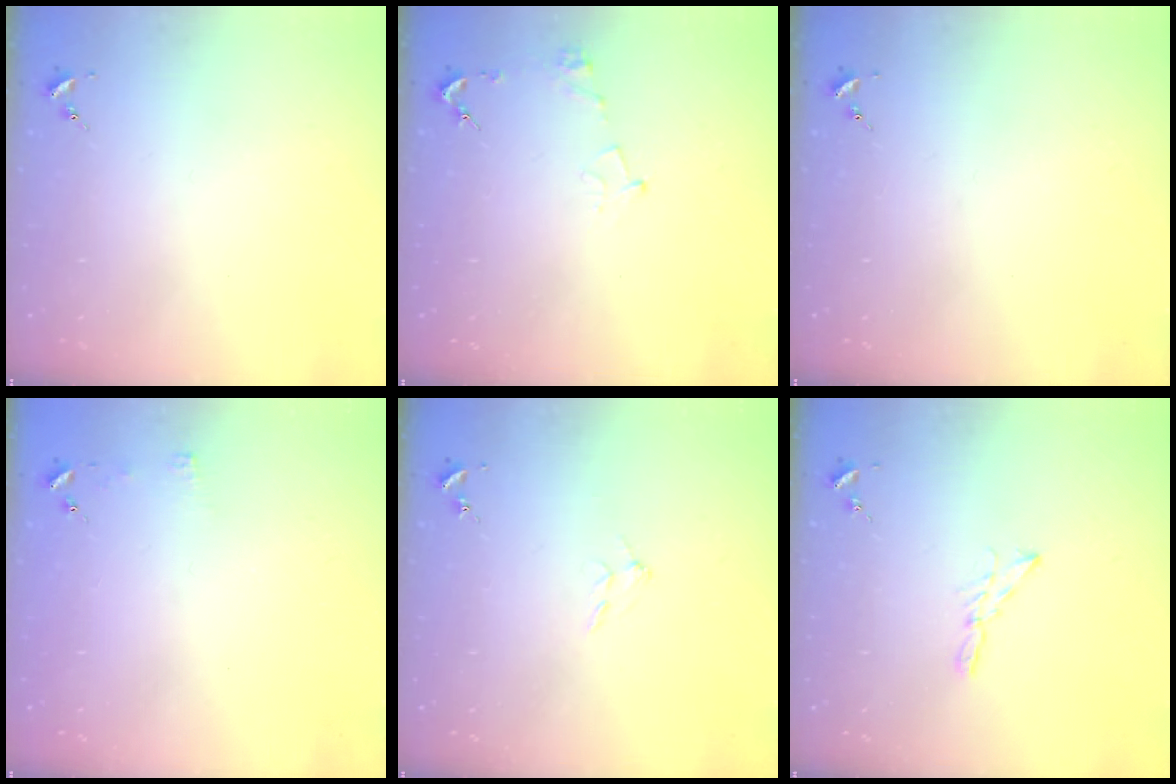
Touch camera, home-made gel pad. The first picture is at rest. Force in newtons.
{"total": 6.2, "press": 6.2, "slide": 0.7}
{"total": 0.0}
{"total": 3.4, "press": 3.3, "slide": 0.3}
{"total": 5.0, "press": 5.0, "slide": 0.9}
{"total": 4.7, "press": 4.7, "slide": 0.1}